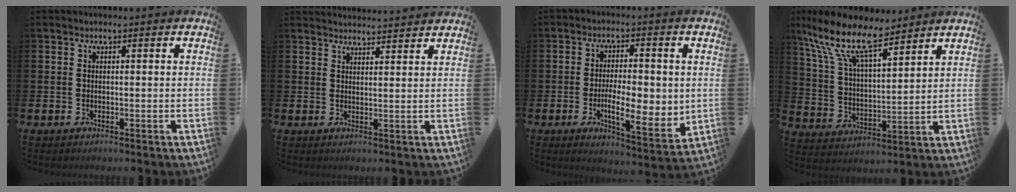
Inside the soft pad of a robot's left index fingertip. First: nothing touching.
{"total": 3.0, "force": [3.0, -0.2, -0.1], "torque": [0.001, -0.019, 0.054]}
{"total": 6.9, "force": [-1.0, 2.6, 6.3], "torque": [-0.088, -0.007, -0.021]}
{"total": 12.3, "force": [9.5, 4.1, 6.8], "torque": [-0.161, -0.041, 0.167]}